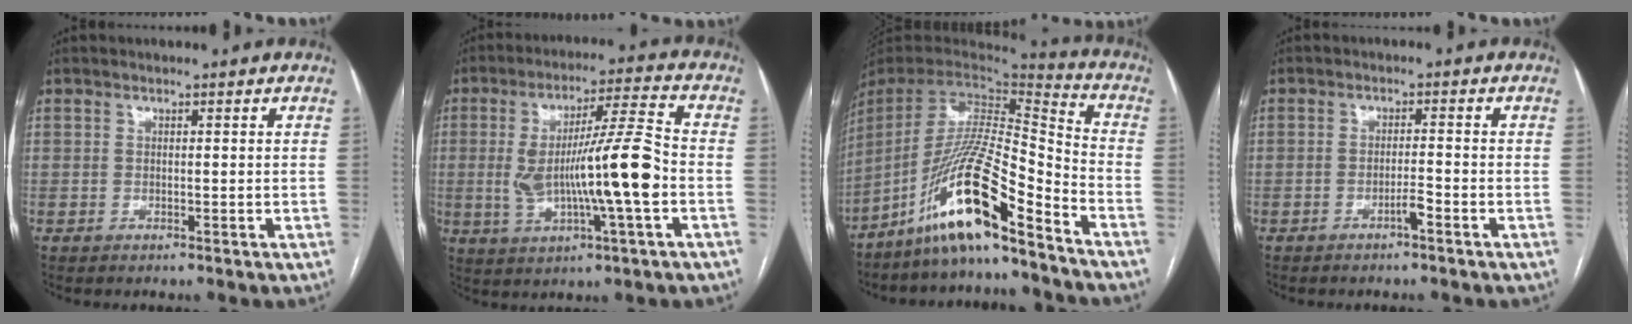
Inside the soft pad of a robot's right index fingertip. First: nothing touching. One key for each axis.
{"total": 13.8, "fx": -1.6, "fy": 0.7, "fz": 13.7, "tx": -0.251, "ty": 0.010, "tz": -0.027}
{"total": 18.0, "fx": -12.8, "fy": 1.0, "fz": 12.7, "tx": -0.260, "ty": -0.005, "tz": -0.238}
{"total": 2.0, "fx": -1.3, "fy": 0.0, "fz": 1.5, "tx": -0.026, "ty": 0.001, "tz": -0.023}